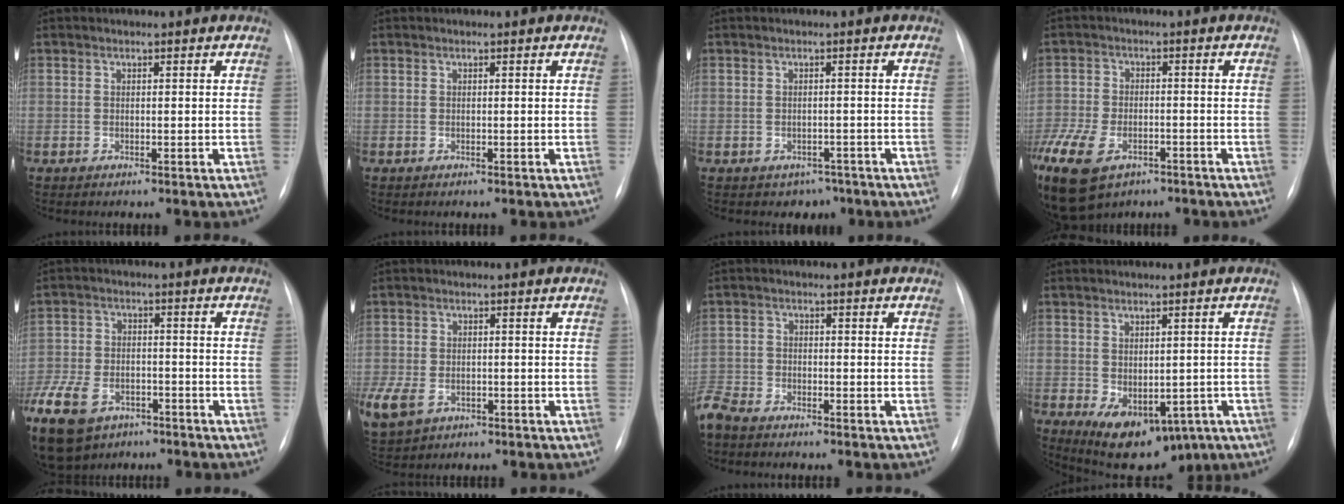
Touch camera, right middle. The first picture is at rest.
{"total": 0.0}
{"total": 2.8, "force": [-1.9, 2.0, 0.4], "torque": [0.000, 0.010, -0.019]}
{"total": 23.5, "force": [-12.9, 14.6, 13.1], "torque": [-0.398, -0.037, -0.206]}
{"total": 21.7, "force": [-12.5, 14.0, 11.0], "torque": [-0.351, -0.029, -0.204]}
{"total": 13.9, "force": [-6.2, 10.2, 7.1], "torque": [-0.214, -0.011, -0.094]}
{"total": 6.1, "force": [-5.5, 2.1, 1.9], "torque": [-0.041, -0.011, -0.105]}
{"total": 10.9, "force": [-5.5, 6.5, 6.8], "torque": [-0.080, -0.004, -0.066]}